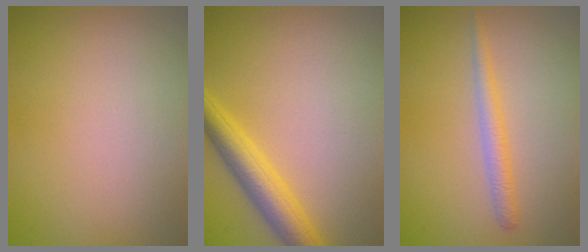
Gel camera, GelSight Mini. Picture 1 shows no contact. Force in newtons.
{"total": 4.0, "press": 4.0, "slide": 0.1}
{"total": 1.7, "press": 1.7, "slide": 0.0}